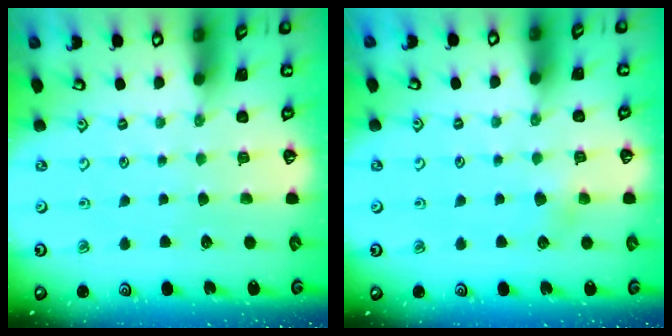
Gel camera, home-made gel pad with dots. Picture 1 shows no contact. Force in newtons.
{"total": 5.3, "press": 5.2, "slide": 0.6}